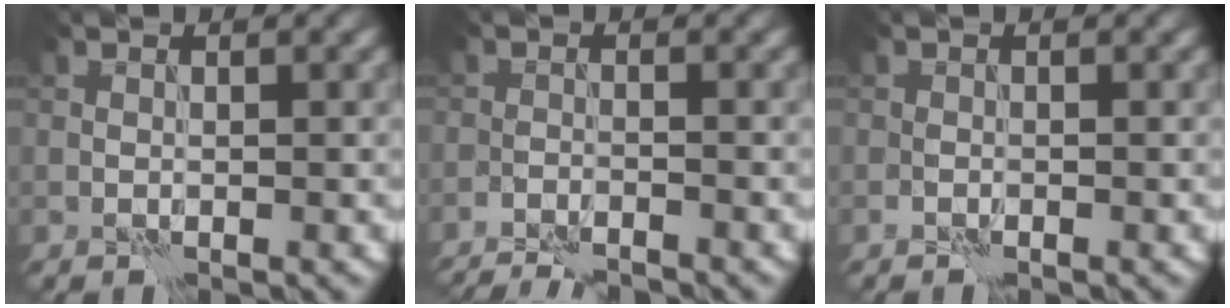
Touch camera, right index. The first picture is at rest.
{"total": 4.6, "force": [-4.4, 0.5, 1.2], "torque": [-0.019, -0.006, -0.067]}
{"total": 0.0}